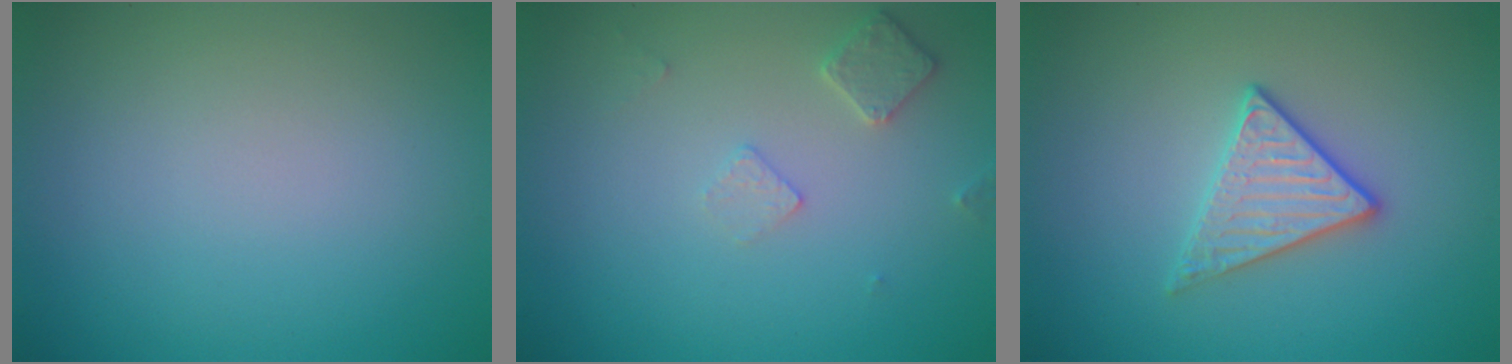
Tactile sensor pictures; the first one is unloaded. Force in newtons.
{"total": 1.8, "press": 1.8, "slide": 0.3}
{"total": 2.8, "press": 2.7, "slide": 0.8}